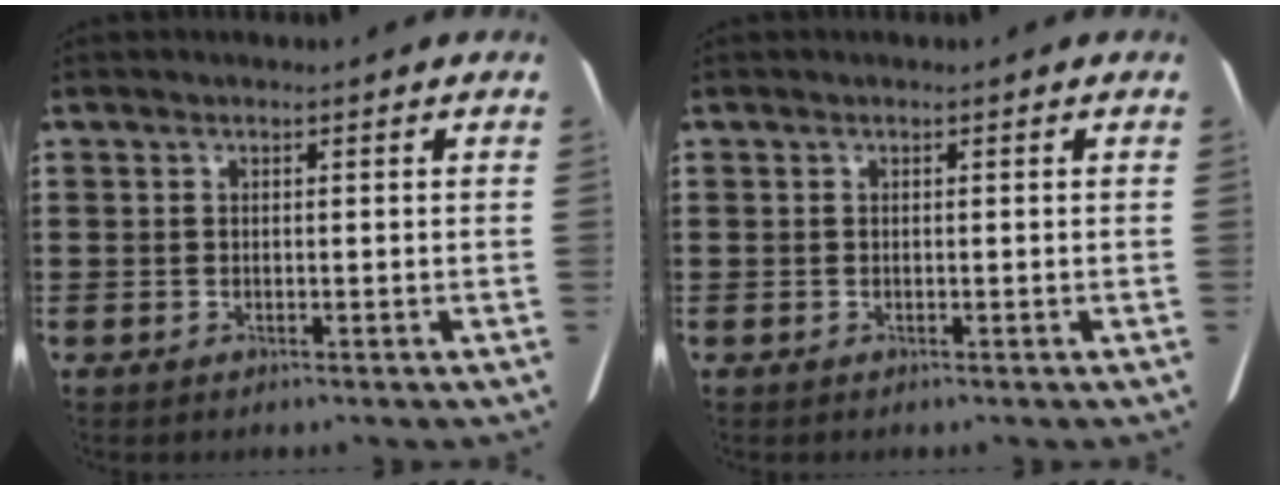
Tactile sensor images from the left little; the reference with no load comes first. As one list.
[{"total": 0.0}]